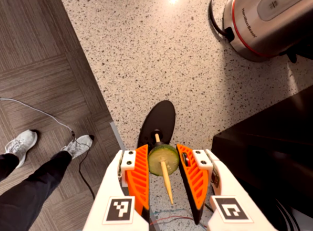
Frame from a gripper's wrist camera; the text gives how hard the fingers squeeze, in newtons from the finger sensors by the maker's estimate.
{"total": 8.6, "left": 8.0, "right": 9.2}